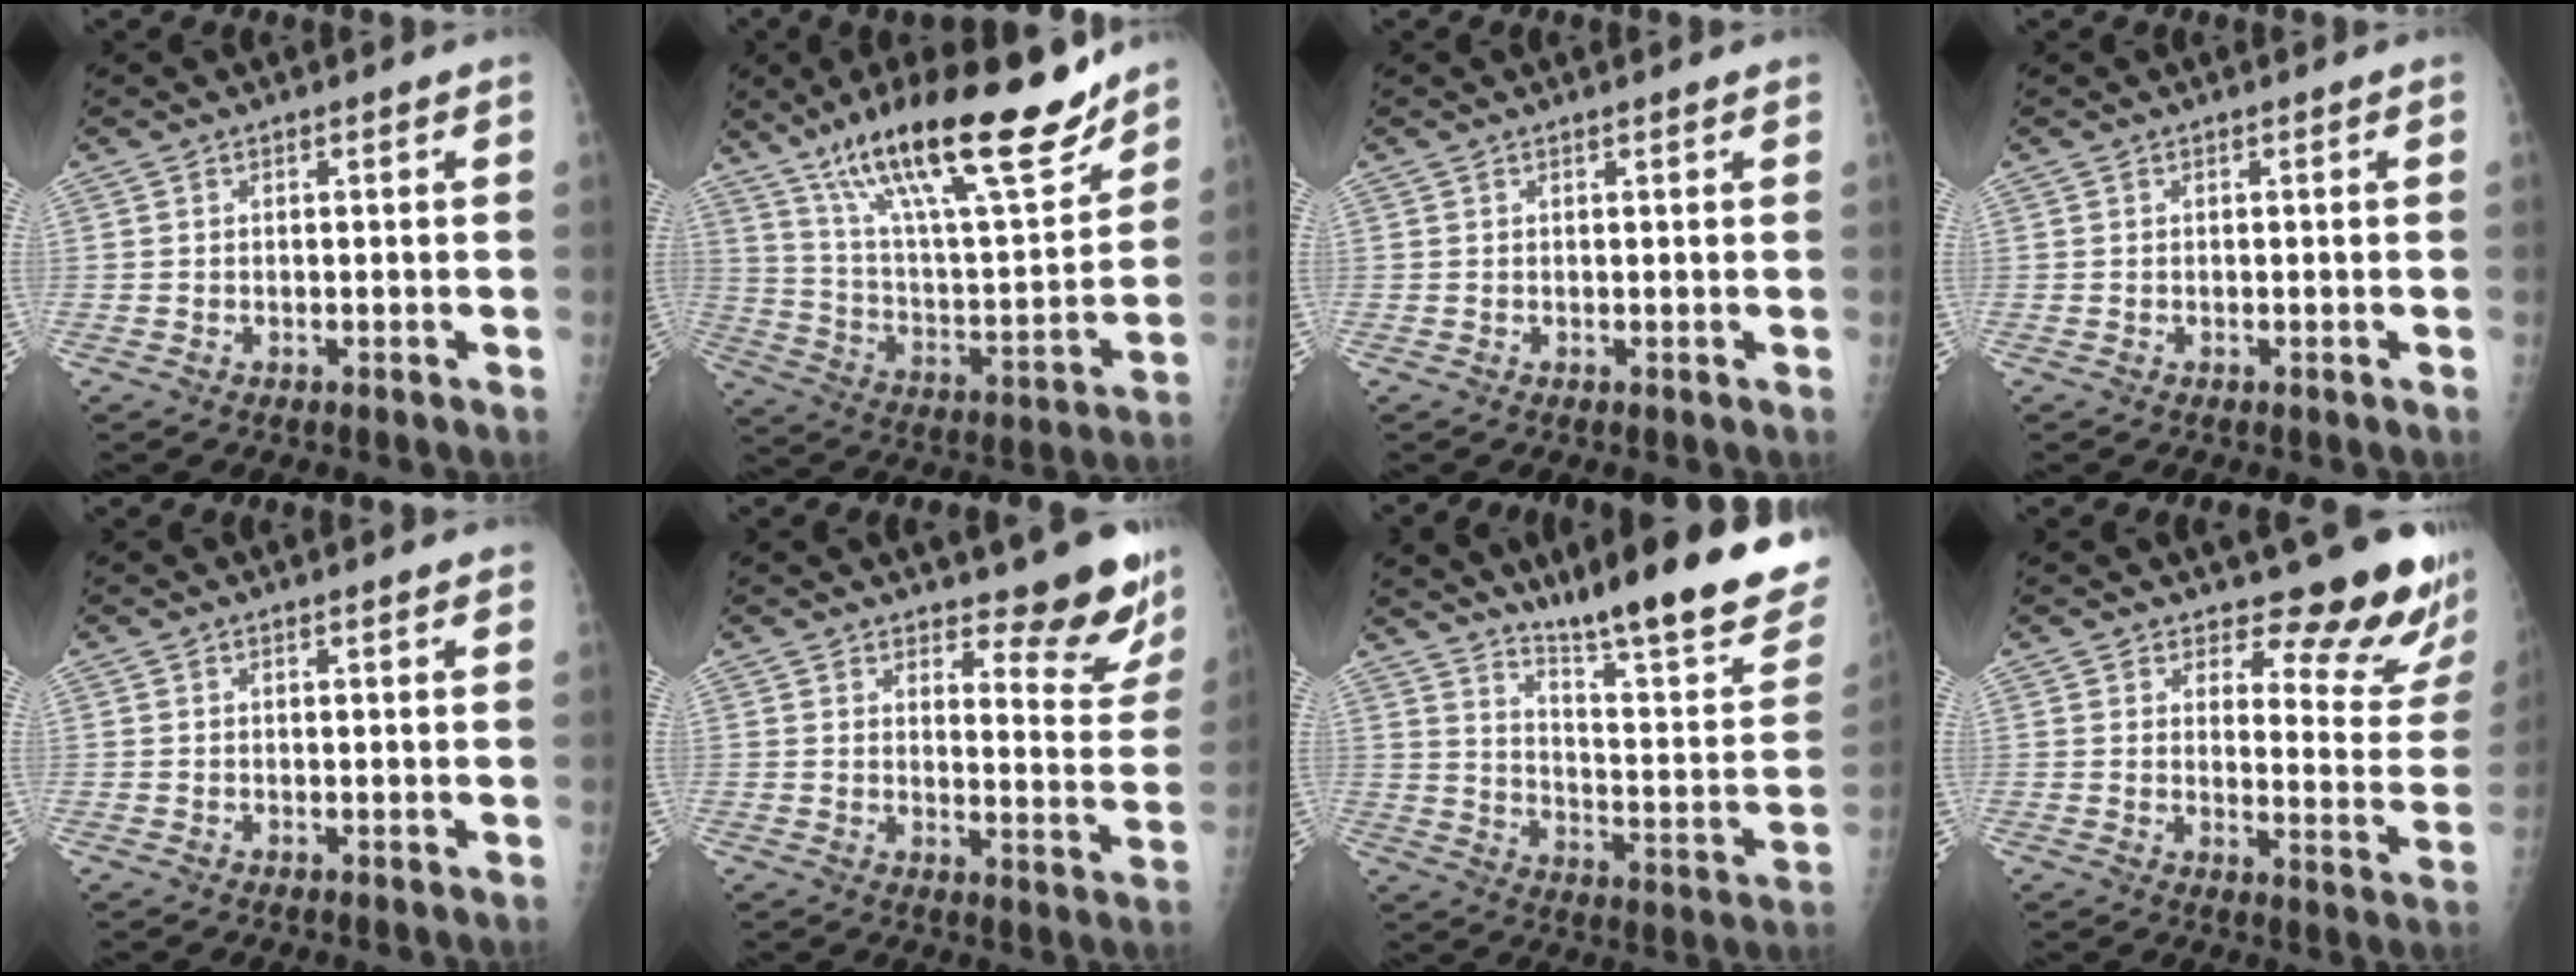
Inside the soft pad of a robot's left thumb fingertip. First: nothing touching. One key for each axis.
{"total": 26.7, "fx": 18.4, "fy": 6.2, "fz": 18.3, "tx": -0.276, "ty": -0.063, "tz": 0.312}
{"total": 0.9, "fx": 0.8, "fy": 0.0, "fz": 0.5, "tx": -0.006, "ty": 0.002, "tz": 0.012}
{"total": 0.0}
{"total": 1.9, "fx": 1.6, "fy": 0.3, "fz": 1.0, "tx": -0.006, "ty": 0.001, "tz": 0.018}
{"total": 11.0, "fx": 9.5, "fy": 3.3, "fz": 4.6, "tx": -0.019, "ty": -0.086, "tz": 0.113}
{"total": 26.7, "fx": 19.2, "fy": 4.0, "fz": 18.1, "tx": -0.241, "ty": -0.110, "tz": 0.276}
{"total": 14.8, "fx": 13.3, "fy": 4.2, "fz": 4.9, "tx": -0.012, "ty": -0.135, "tz": 0.149}